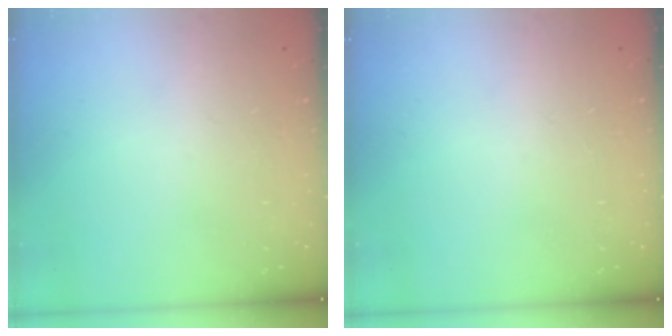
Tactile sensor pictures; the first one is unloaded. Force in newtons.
{"total": 0.0}